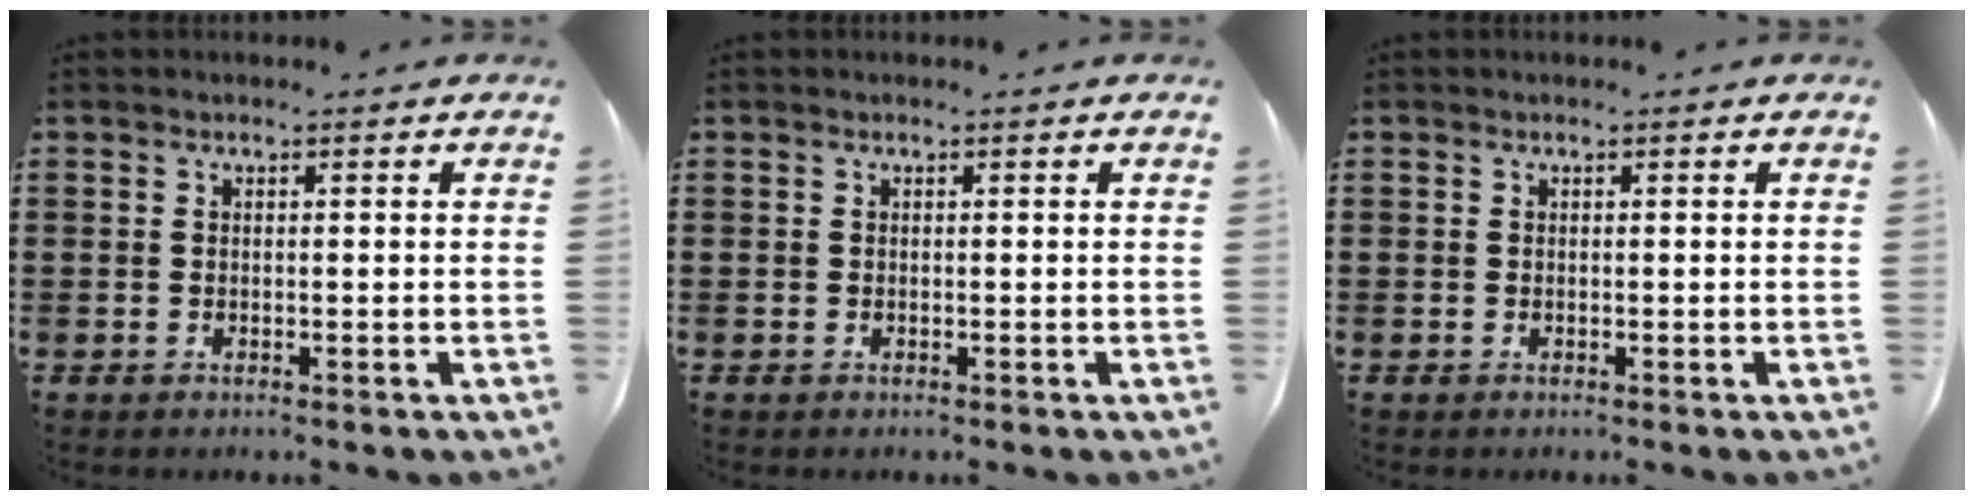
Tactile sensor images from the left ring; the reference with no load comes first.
{"total": 0.0}
{"total": 0.0}